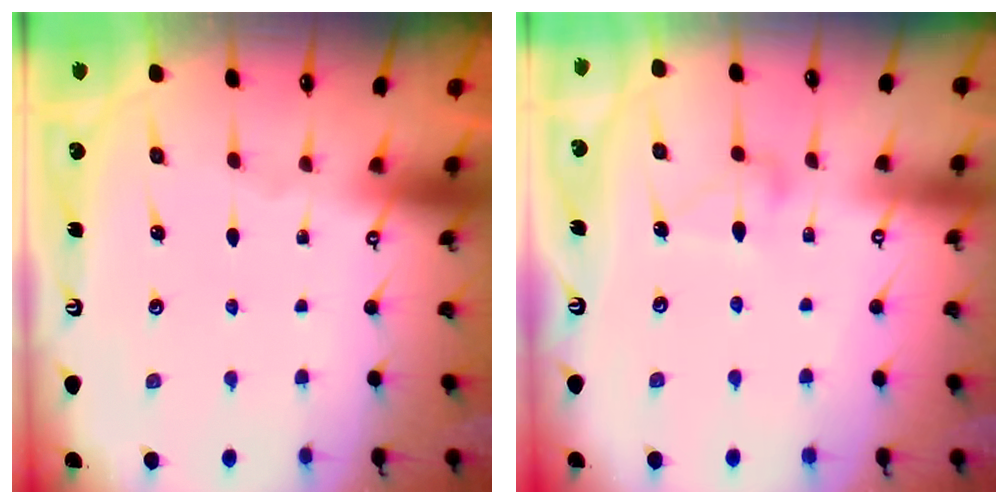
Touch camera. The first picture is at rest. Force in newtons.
{"total": 8.4, "press": 8.4, "slide": 0.1}